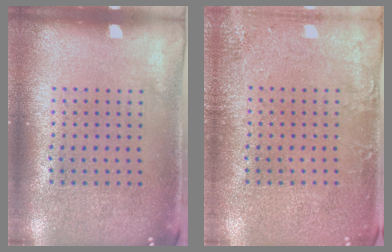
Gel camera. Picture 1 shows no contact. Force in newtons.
{"total": 1.9, "press": 1.9, "slide": 0.2}